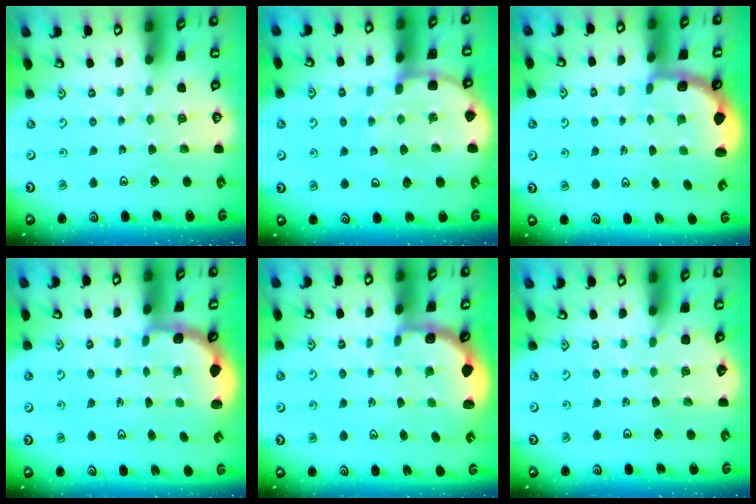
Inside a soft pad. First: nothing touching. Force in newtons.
{"total": 8.5, "press": 8.4, "slide": 1.2}
{"total": 2.6, "press": 2.3, "slide": 1.3}
{"total": 2.8, "press": 2.3, "slide": 1.7}
{"total": 2.5, "press": 2.2, "slide": 1.2}
{"total": 2.3, "press": 2.2, "slide": 0.4}